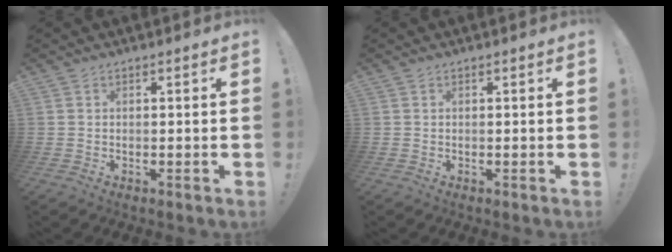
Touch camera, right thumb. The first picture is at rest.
{"total": 0.0}